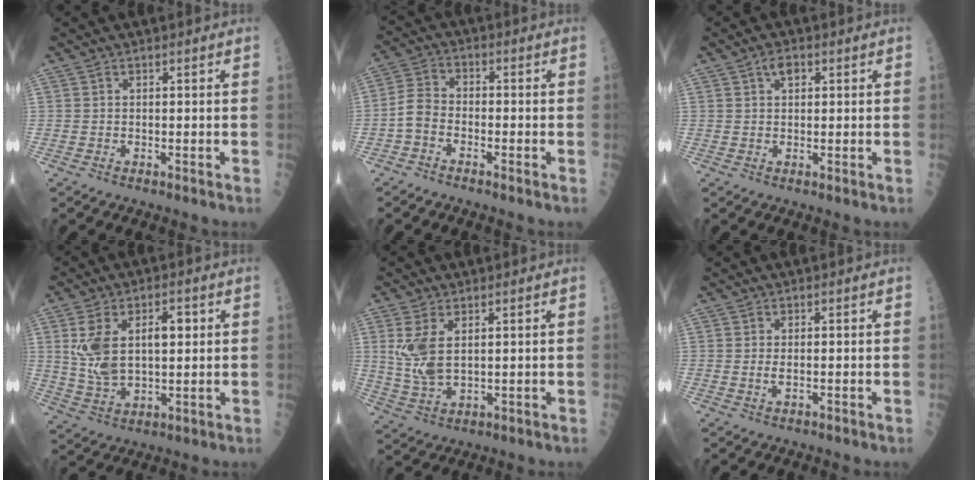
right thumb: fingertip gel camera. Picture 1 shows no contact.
{"total": 4.7, "force": [-2.3, 2.9, 3.0], "torque": [-0.058, 0.026, -0.057]}
{"total": 2.4, "force": [1.1, 1.4, 1.6], "torque": [-0.018, 0.004, 0.015]}
{"total": 12.7, "force": [2.7, 7.0, 10.3], "torque": [-0.185, 0.005, 0.059]}
{"total": 7.5, "force": [2.0, 3.9, 6.1], "torque": [-0.133, -0.008, 0.052]}
{"total": 1.0, "force": [-0.1, 0.4, 1.0], "torque": [-0.021, -0.002, -0.001]}